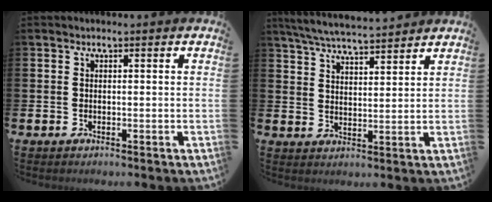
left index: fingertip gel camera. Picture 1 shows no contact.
{"total": 6.0, "force": [5.8, 0.3, 1.4], "torque": [-0.050, -0.028, 0.106]}